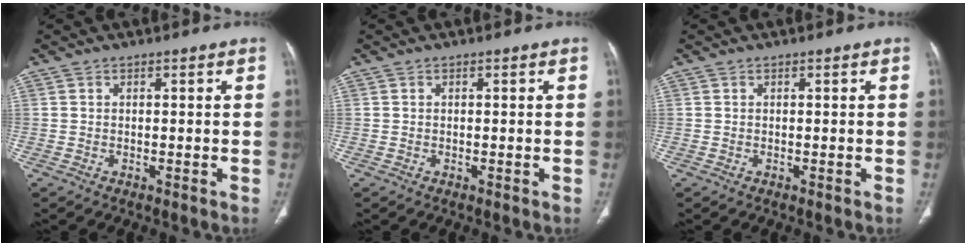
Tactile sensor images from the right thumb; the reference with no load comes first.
{"total": 0.0}
{"total": 0.0}